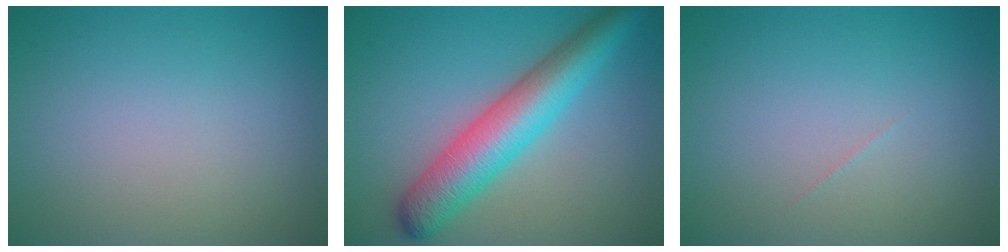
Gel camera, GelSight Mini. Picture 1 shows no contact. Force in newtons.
{"total": 7.0, "press": 7.0, "slide": 0.2}
{"total": 0.0}